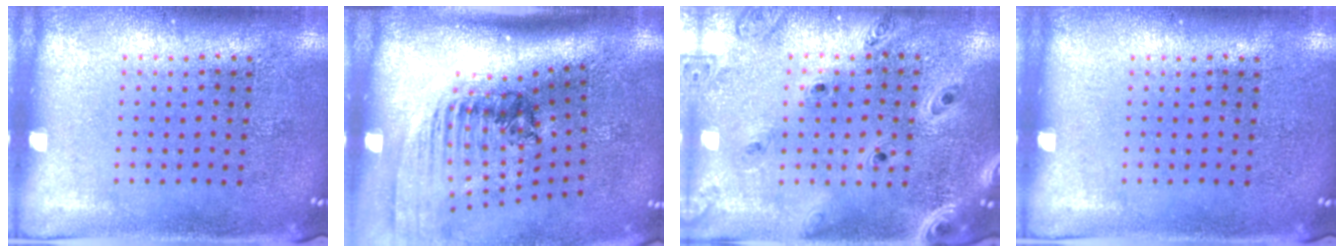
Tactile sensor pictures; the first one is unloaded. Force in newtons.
{"total": 2.4, "press": 1.7, "slide": 1.7}
{"total": 1.3, "press": 1.3, "slide": 0.2}
{"total": 0.0}